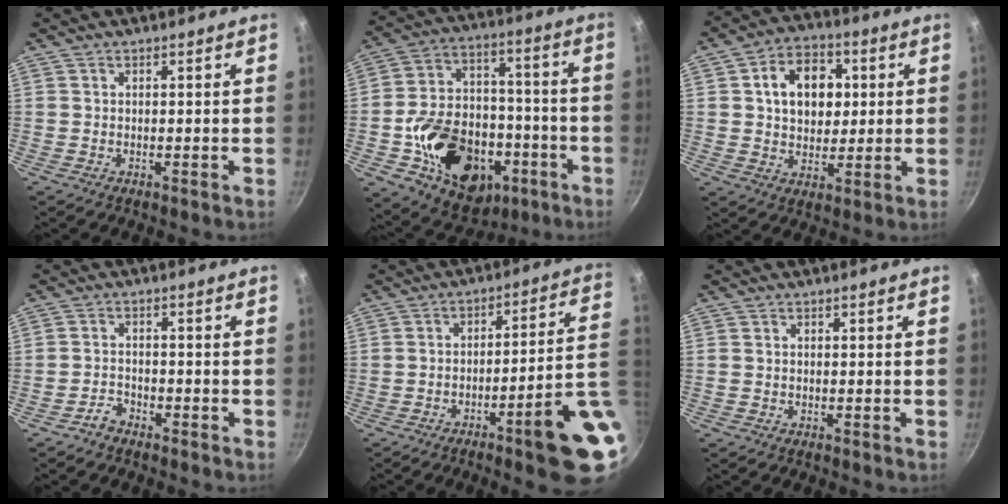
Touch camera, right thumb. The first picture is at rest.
{"total": 25.1, "force": [-8.4, 17.8, 15.7], "torque": [-0.226, 0.062, -0.113]}
{"total": 12.5, "force": [2.6, 9.3, 7.9], "torque": [-0.083, 0.006, 0.035]}
{"total": 2.6, "force": [-2.2, 1.2, 0.7], "torque": [-0.011, 0.025, -0.039]}
{"total": 15.7, "force": [-3.9, 2.4, 15.0], "torque": [-0.181, 0.029, -0.049]}
{"total": 0.0}